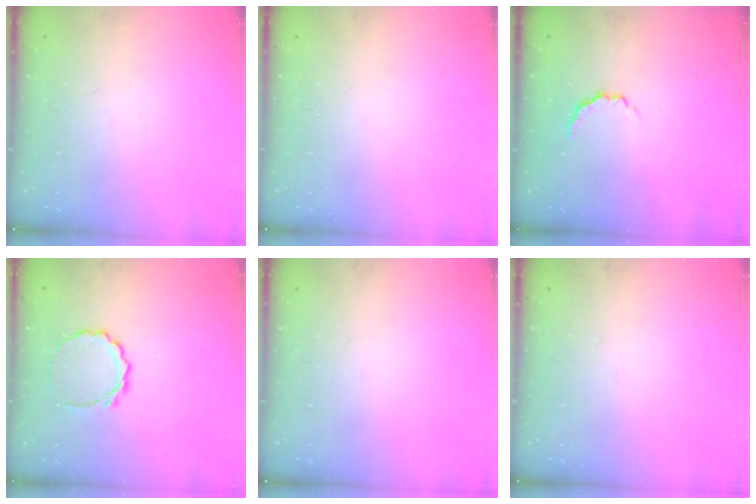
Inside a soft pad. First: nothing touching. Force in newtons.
{"total": 0.0}
{"total": 3.4, "press": 3.3, "slide": 0.8}
{"total": 4.2, "press": 4.0, "slide": 1.3}
{"total": 0.0}
{"total": 0.0}